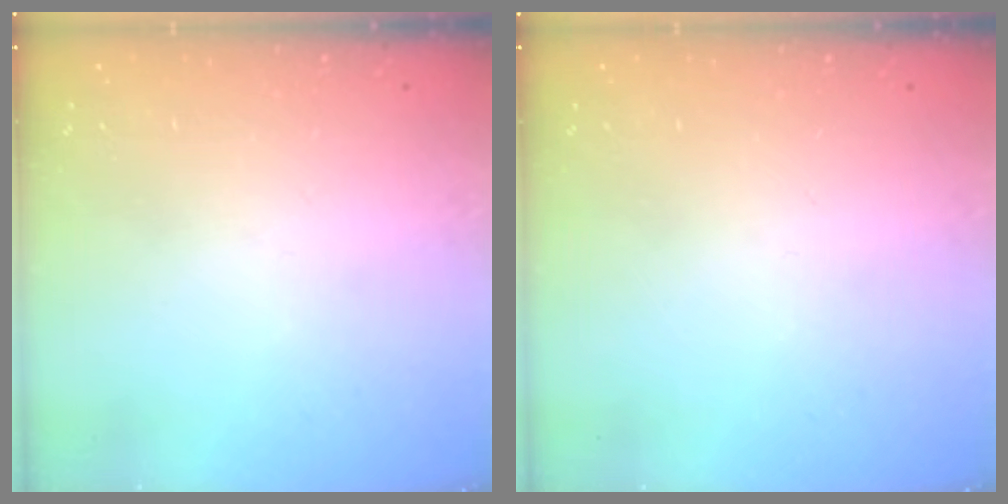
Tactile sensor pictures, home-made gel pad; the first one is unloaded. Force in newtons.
{"total": 0.0}